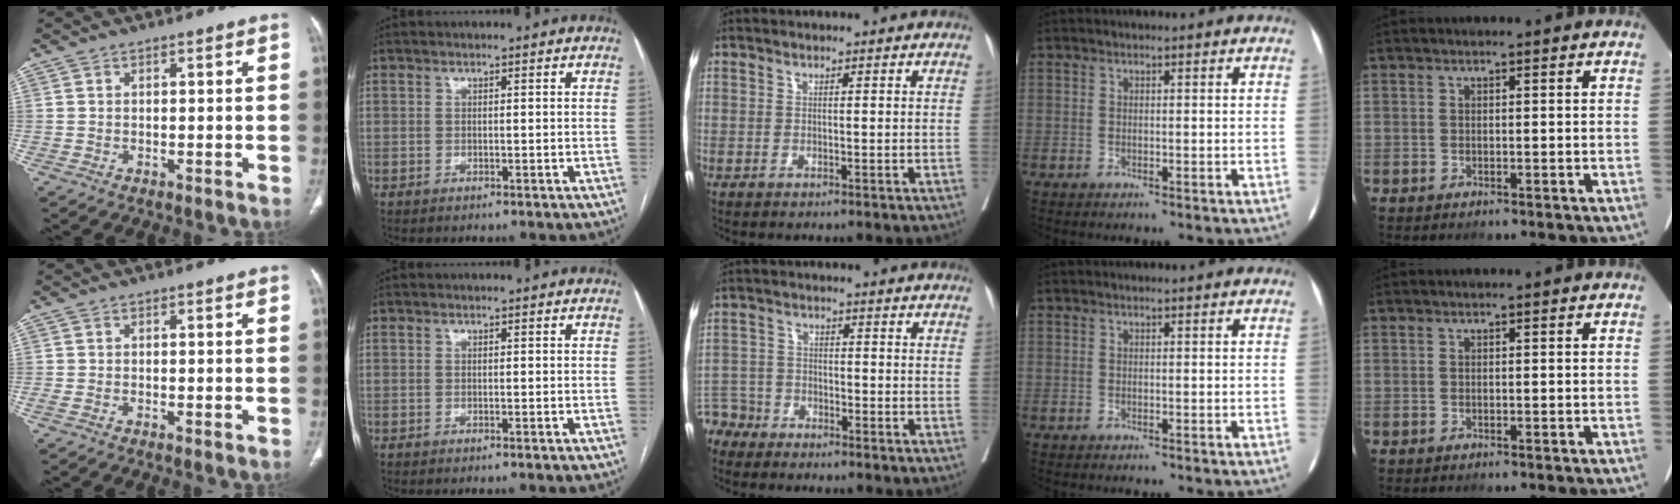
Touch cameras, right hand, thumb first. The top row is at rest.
{"thumb": {"total": 1.2, "force": [-0.4, 0.4, 1.1], "torque": [-0.028, -0.005, -0.009]}, "middle": {"total": 4.7, "force": [-4.2, 2.0, -0.7], "torque": [0.019, -0.001, -0.087]}}